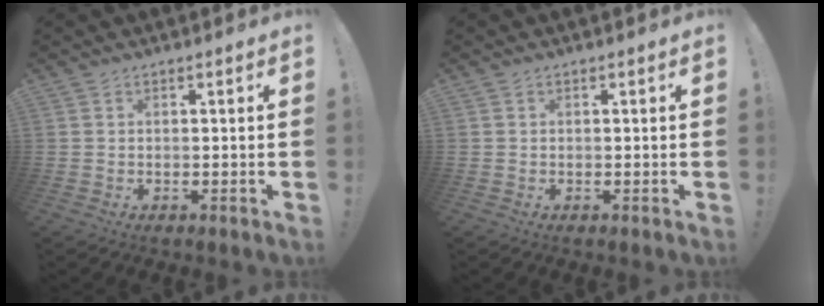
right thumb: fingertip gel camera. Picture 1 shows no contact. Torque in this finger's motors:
{"motor_torque": [-0.03, -0.09, -0.05, 0.15, 0.12]}